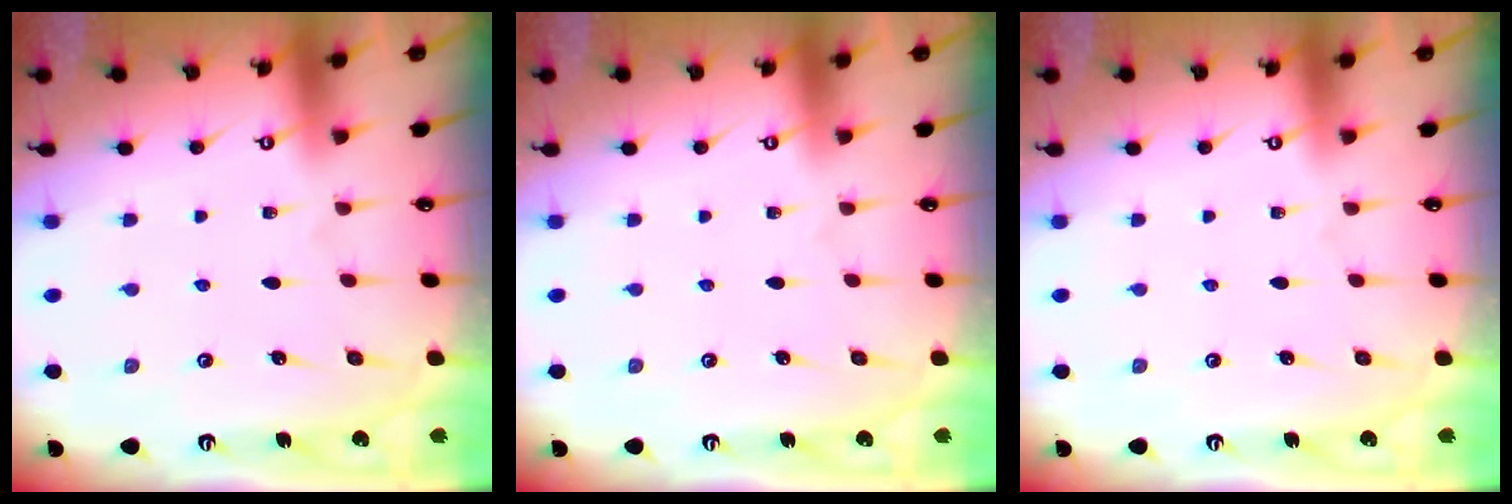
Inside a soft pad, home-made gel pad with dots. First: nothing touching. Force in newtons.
{"total": 0.0}
{"total": 0.0}